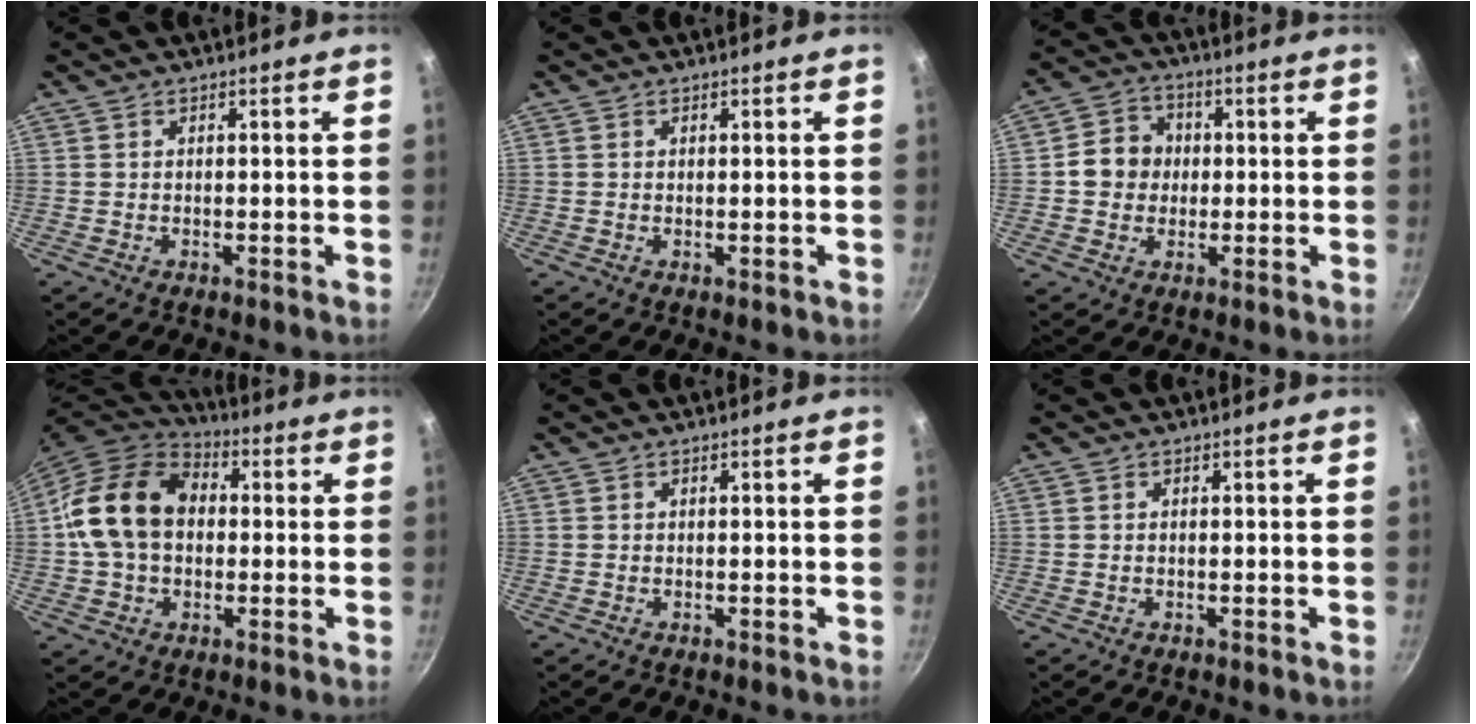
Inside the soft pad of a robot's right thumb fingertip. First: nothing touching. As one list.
[{"total": 0.0}, {"total": 7.4, "force": [0.2, 6.7, 3.2], "torque": [-0.021, 0.012, -0.012]}, {"total": 16.6, "force": [1.1, 12.3, 11.1], "torque": [-0.177, 0.032, 0.006]}, {"total": 0.0}, {"total": 0.0}]